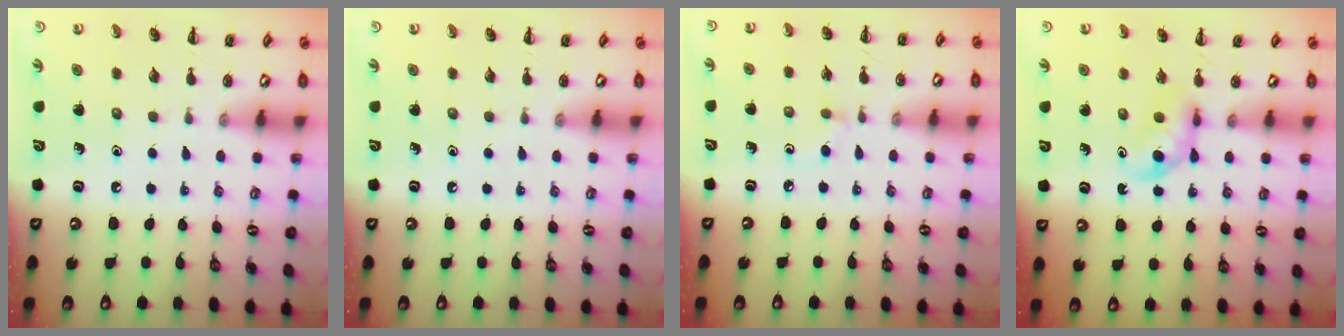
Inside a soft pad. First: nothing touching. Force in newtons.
{"total": 0.0}
{"total": 4.1, "press": 3.8, "slide": 1.6}
{"total": 3.9, "press": 3.6, "slide": 1.5}